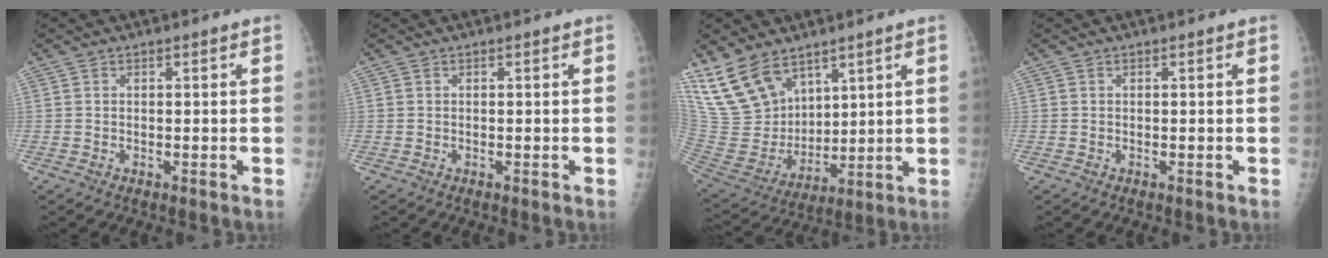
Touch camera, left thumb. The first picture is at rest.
{"total": 0.0}
{"total": 16.8, "force": [11.3, 9.7, 7.8], "torque": [-0.131, -0.044, 0.242]}
{"total": 0.0}